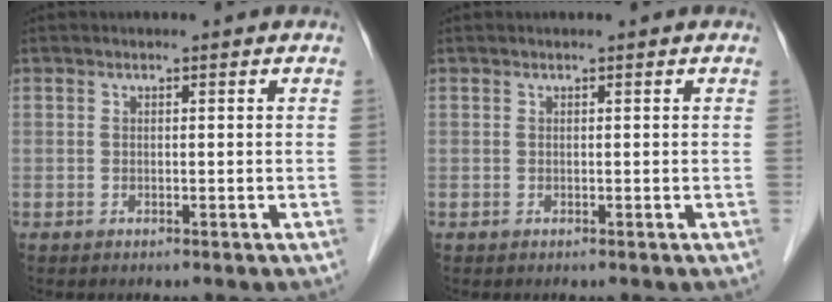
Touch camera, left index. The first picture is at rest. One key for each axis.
{"total": 0.0}